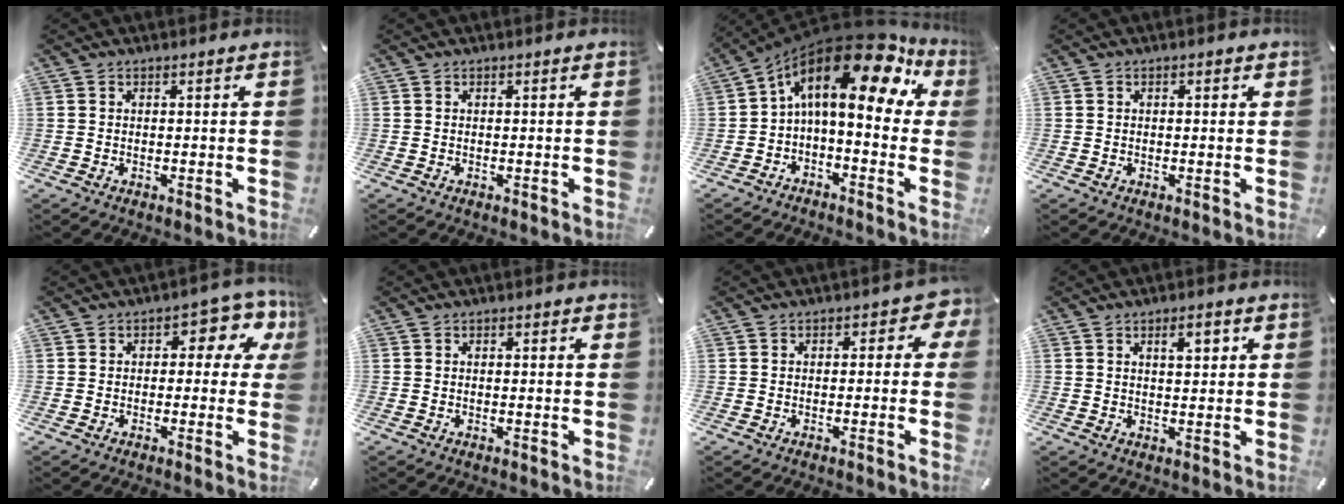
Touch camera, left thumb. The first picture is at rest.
{"total": 0.0}
{"total": 18.4, "force": [6.5, 8.5, 15.0], "torque": [-0.259, -0.056, 0.099]}
{"total": 0.7, "force": [0.0, 0.3, 0.6], "torque": [-0.011, 0.002, -0.001]}
{"total": 7.9, "force": [2.3, 4.6, 6.0], "torque": [-0.063, -0.015, 0.031]}
{"total": 0.0}
{"total": 4.2, "force": [0.1, 2.6, 3.2], "torque": [-0.040, 0.004, -0.005]}
{"total": 4.1, "force": [1.8, 1.7, 3.3], "torque": [-0.047, -0.002, 0.024]}